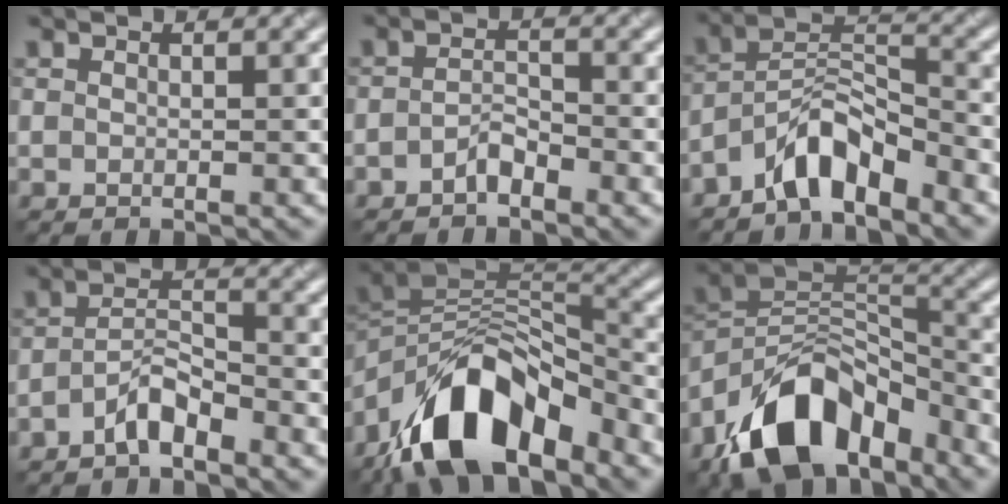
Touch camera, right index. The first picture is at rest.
{"total": 1.7, "force": [-1.3, 0.7, 0.9], "torque": [-0.018, 0.007, -0.027]}
{"total": 5.3, "force": [-4.0, 1.8, 2.9], "torque": [-0.046, 0.016, -0.079]}
{"total": 3.1, "force": [-2.2, 1.0, 1.9], "torque": [-0.035, 0.012, -0.045]}
{"total": 11.5, "force": [-7.6, 4.8, 7.2], "torque": [-0.119, 0.008, -0.148]}
{"total": 11.5, "force": [-7.5, 5.7, 6.5], "torque": [-0.110, 0.004, -0.146]}